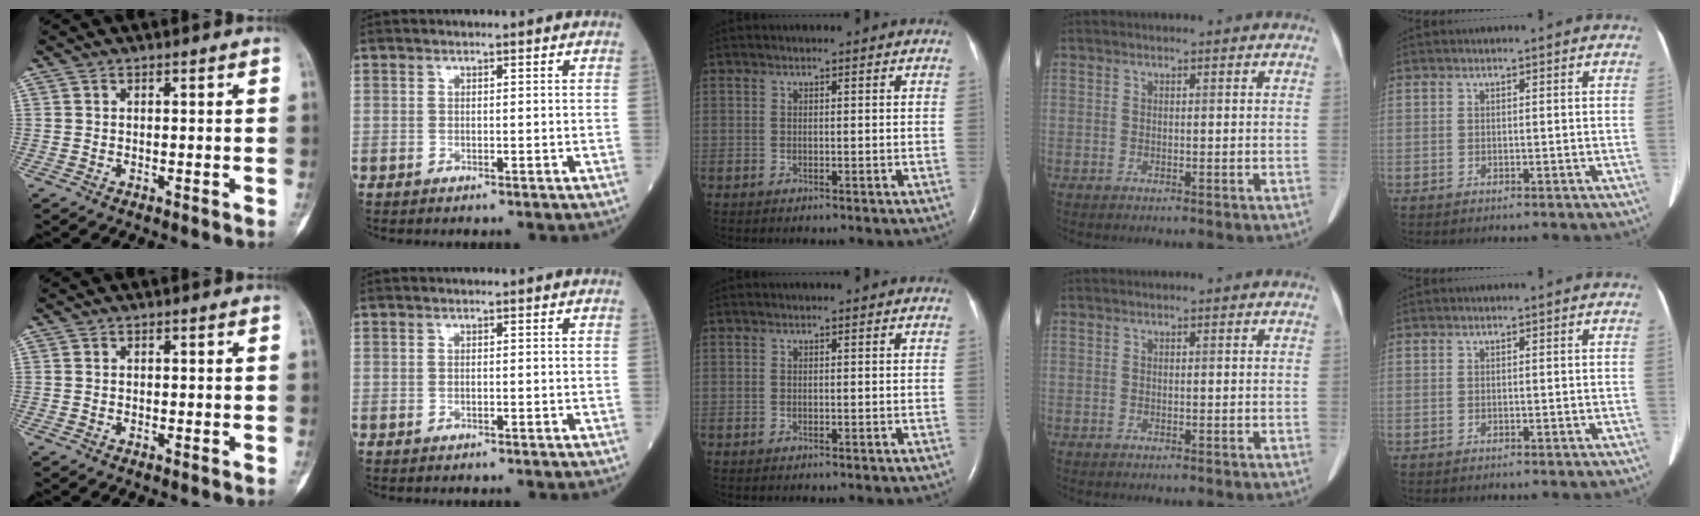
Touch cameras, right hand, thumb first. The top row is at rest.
{}